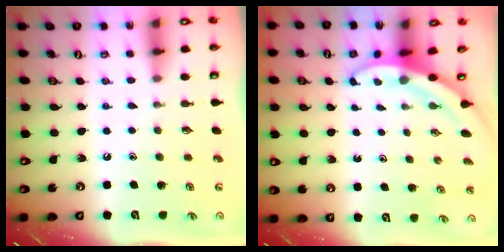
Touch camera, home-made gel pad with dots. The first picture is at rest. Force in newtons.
{"total": 3.3, "press": 3.3, "slide": 0.1}